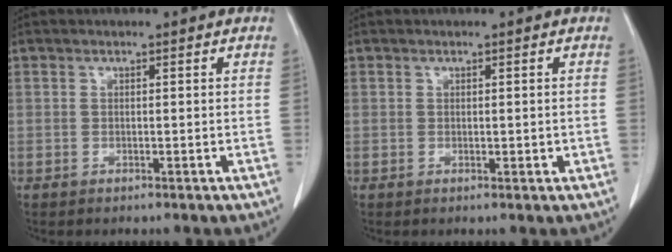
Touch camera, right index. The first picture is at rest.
{"total": 1.1, "force": [0.0, 0.6, 0.9], "torque": [-0.012, -0.003, 0.002]}